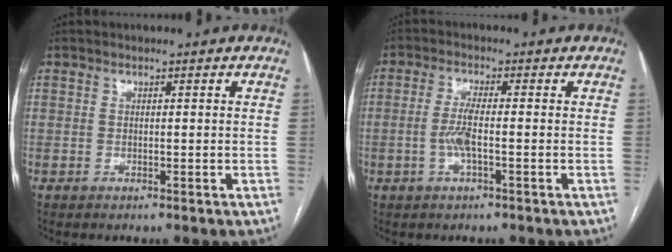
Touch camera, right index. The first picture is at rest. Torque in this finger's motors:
{"motor_torque": [0.72, -0.05, 0.41, 0.12]}